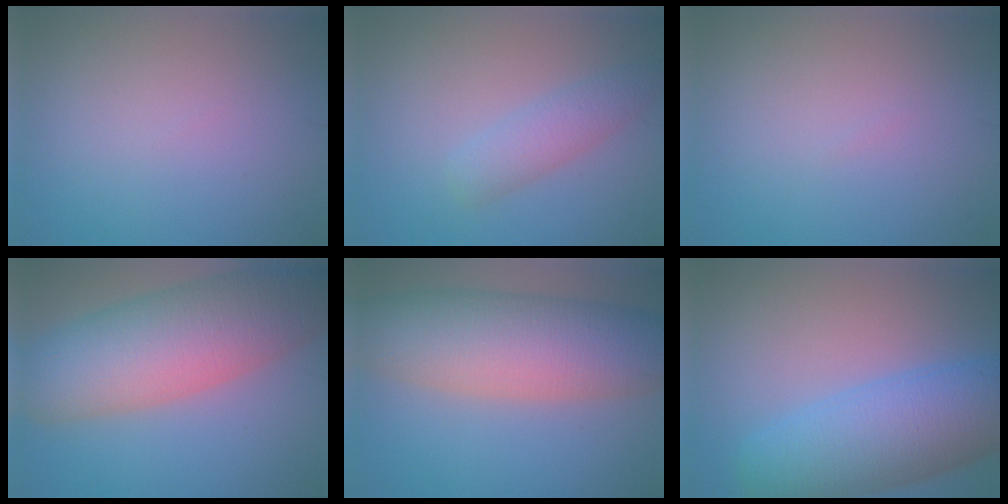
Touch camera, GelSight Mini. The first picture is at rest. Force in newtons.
{"total": 2.9, "press": 2.9, "slide": 0.1}
{"total": 0.0}
{"total": 11.8, "press": 11.8, "slide": 0.5}
{"total": 10.7, "press": 10.7, "slide": 0.6}
{"total": 9.9, "press": 9.9, "slide": 0.4}